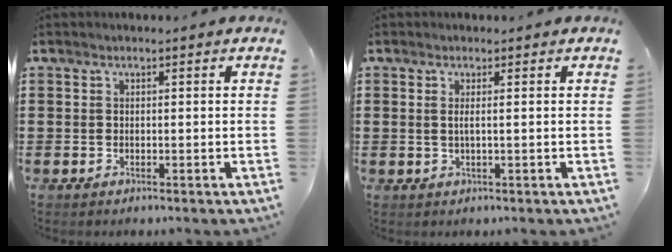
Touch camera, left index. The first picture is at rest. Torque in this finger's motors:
{"motor_torque": [0.34, 0.39, 0.02, 0.03]}